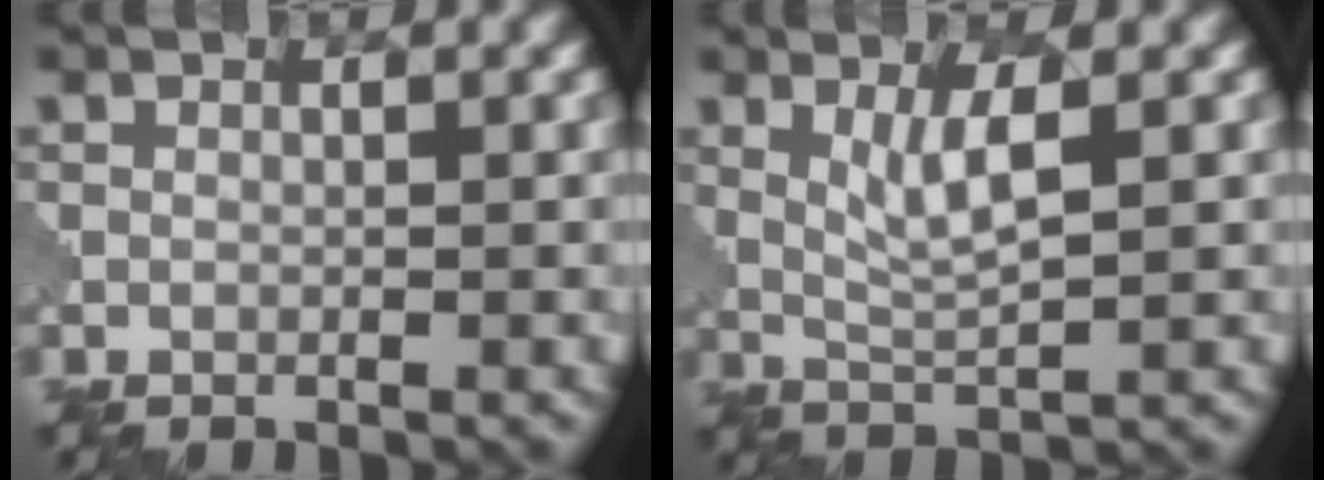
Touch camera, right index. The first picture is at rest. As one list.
[{"total": 3.2, "force": [1.0, 0.6, 3.0], "torque": [-0.062, -0.007, 0.026]}]